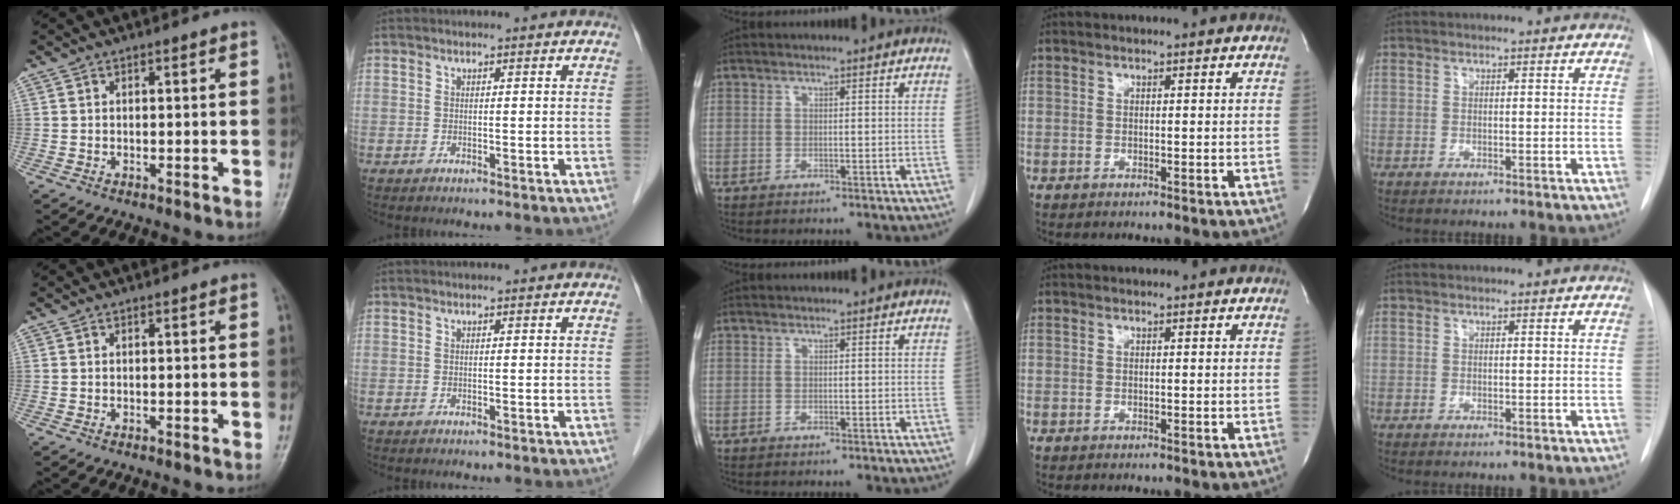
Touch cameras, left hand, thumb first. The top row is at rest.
{}